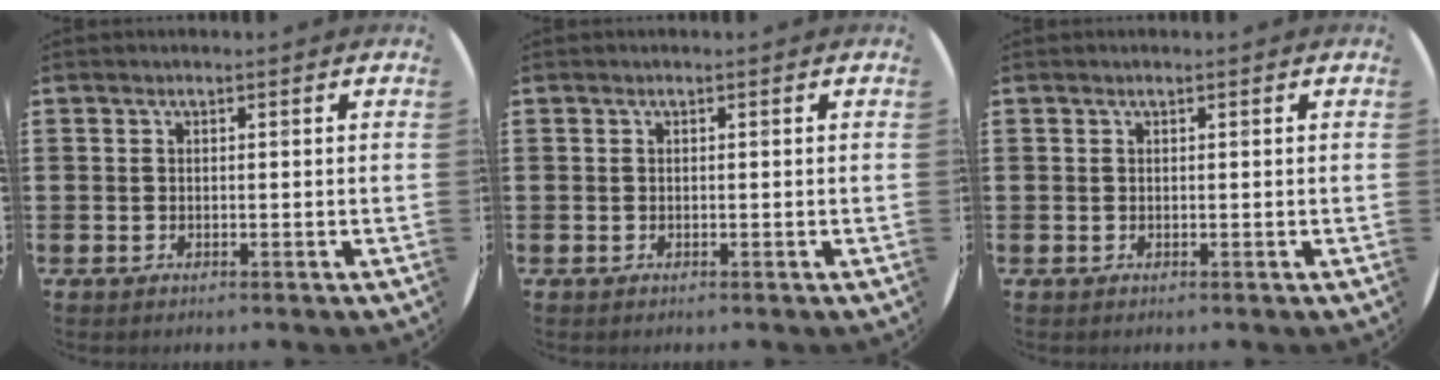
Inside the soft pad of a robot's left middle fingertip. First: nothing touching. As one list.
[{"total": 0.0}, {"total": 0.0}]